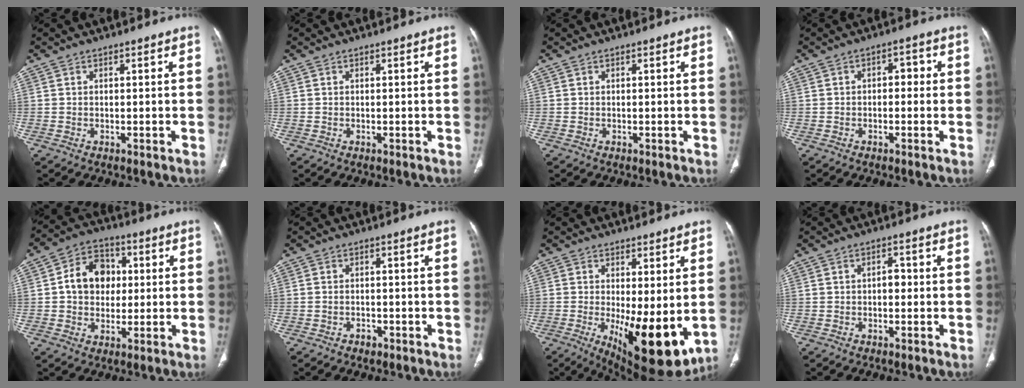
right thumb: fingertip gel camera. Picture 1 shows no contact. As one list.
[{"total": 0.0}, {"total": 0.0}, {"total": 3.1, "force": [0.0, 2.0, 2.4], "torque": [-0.016, 0.013, -0.009]}, {"total": 8.7, "force": [1.0, 6.9, 5.1], "torque": [-0.053, 0.011, 0.010]}, {"total": 1.4, "force": [-0.8, 1.0, 0.5], "torque": [-0.009, 0.007, -0.011]}, {"total": 13.5, "force": [-2.1, 4.6, 12.5], "torque": [-0.183, -0.032, -0.016]}, {"total": 2.1, "force": [-0.2, 1.4, 1.5], "torque": [-0.014, 0.007, -0.007]}]